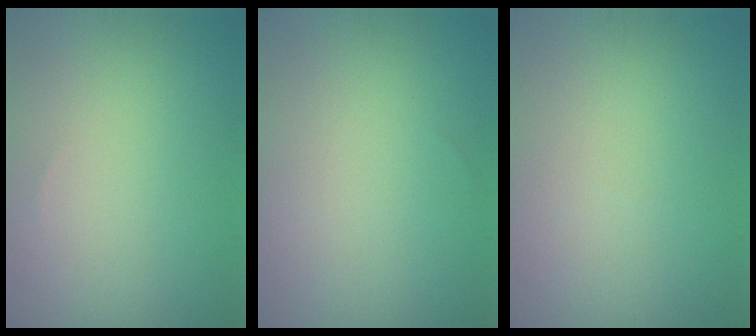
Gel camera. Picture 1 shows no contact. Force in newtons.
{"total": 0.0}
{"total": 0.0}